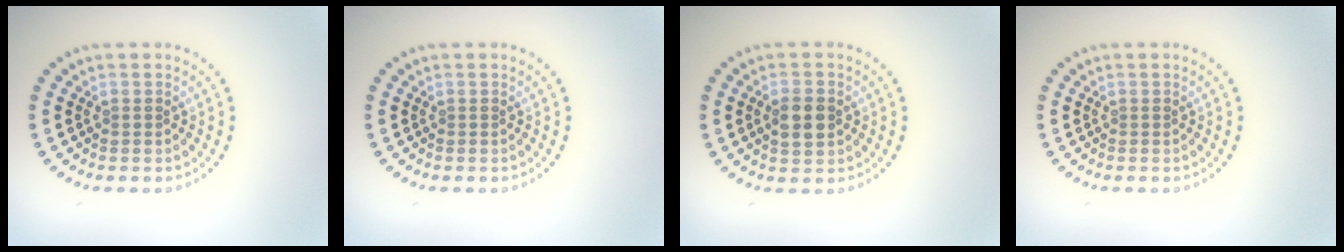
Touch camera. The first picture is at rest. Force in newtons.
{"total": 0.0}
{"total": 2.8, "press": 2.8, "slide": 0.2}
{"total": 0.0}